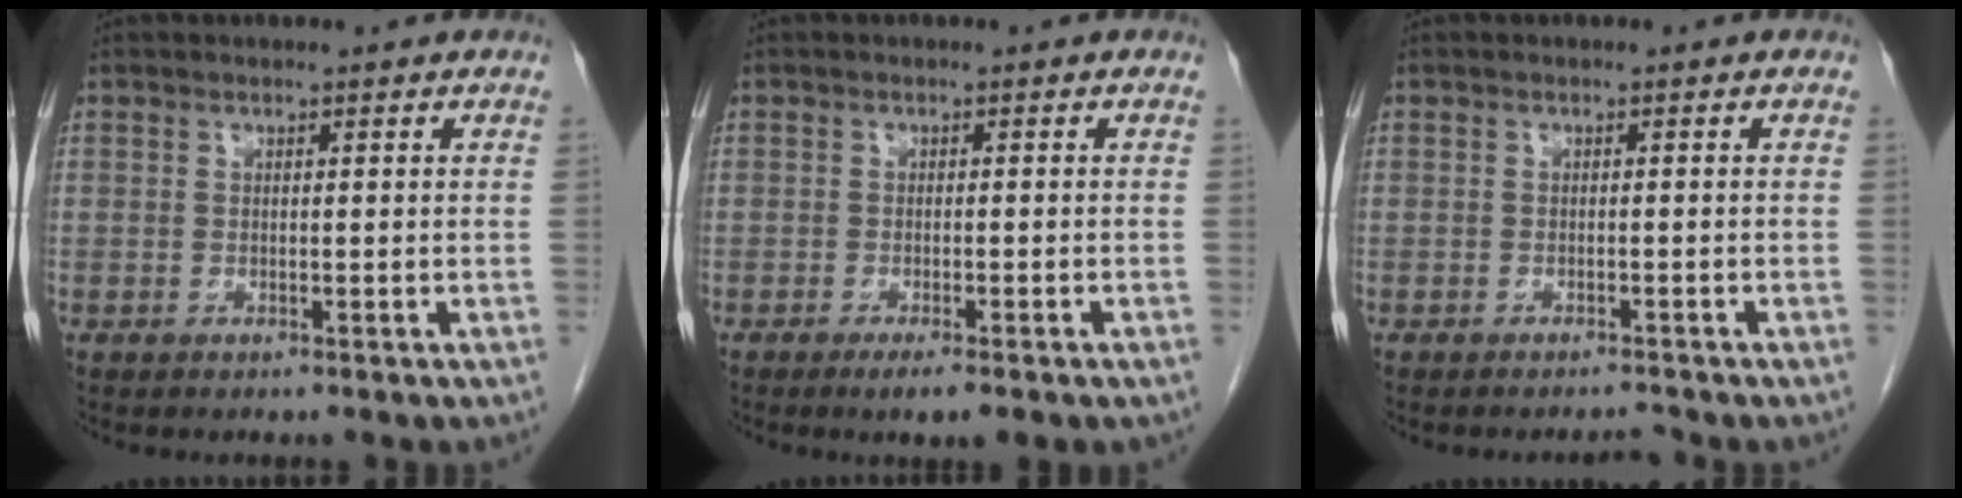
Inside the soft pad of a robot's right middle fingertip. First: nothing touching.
{"total": 3.5, "force": [-2.3, 0.6, 2.6], "torque": [-0.031, -0.006, -0.027]}
{"total": 1.2, "force": [-1.1, -0.2, -0.1], "torque": [0.000, -0.007, -0.013]}